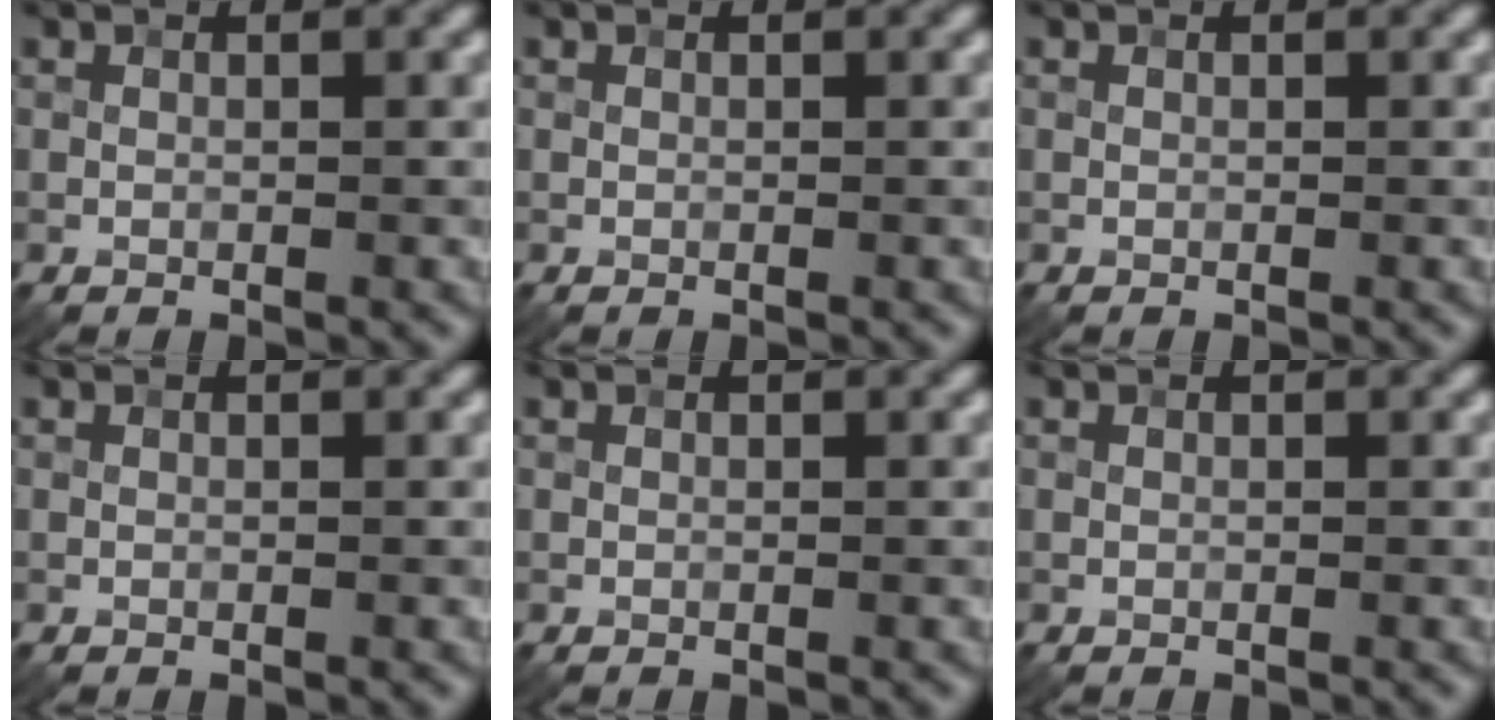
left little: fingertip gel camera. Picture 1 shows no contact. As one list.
[{"total": 0.0}, {"total": 0.0}, {"total": 0.0}, {"total": 0.0}, {"total": 0.0}]